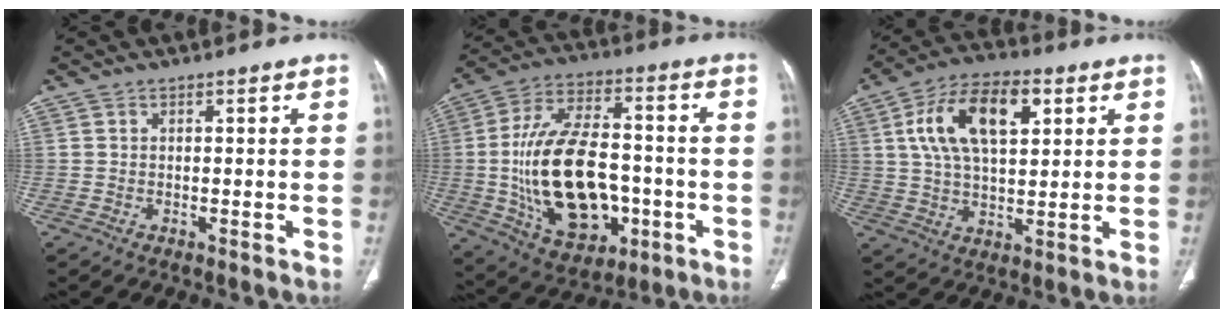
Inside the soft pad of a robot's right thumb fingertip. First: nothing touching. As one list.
[{"total": 22.5, "force": [-4.2, 13.6, 17.5], "torque": [-0.290, 0.029, -0.054]}, {"total": 15.7, "force": [5.1, 8.2, 12.4], "torque": [-0.213, 0.006, 0.088]}]